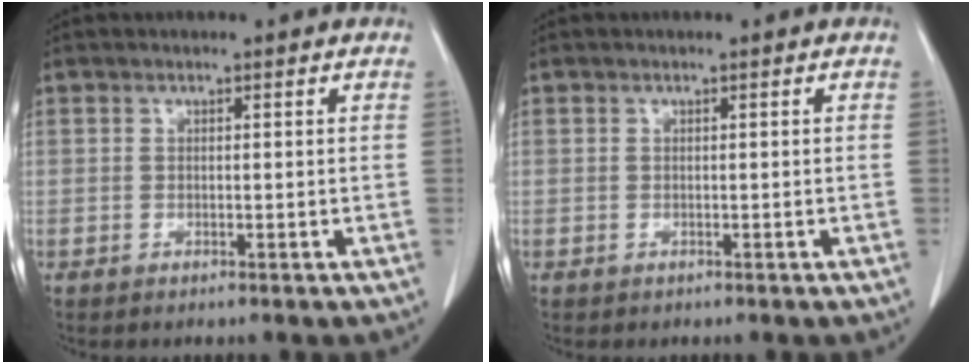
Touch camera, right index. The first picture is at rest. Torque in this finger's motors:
{"motor_torque": [-0.09, -0.04, -0.10, -0.04]}